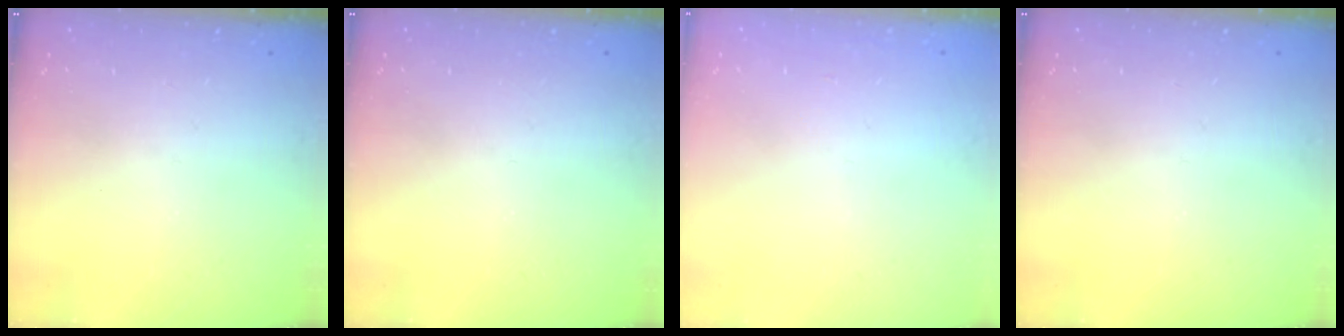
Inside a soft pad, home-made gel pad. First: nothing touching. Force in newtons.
{"total": 0.0}
{"total": 0.9, "press": 0.9, "slide": 0.0}
{"total": 0.0}